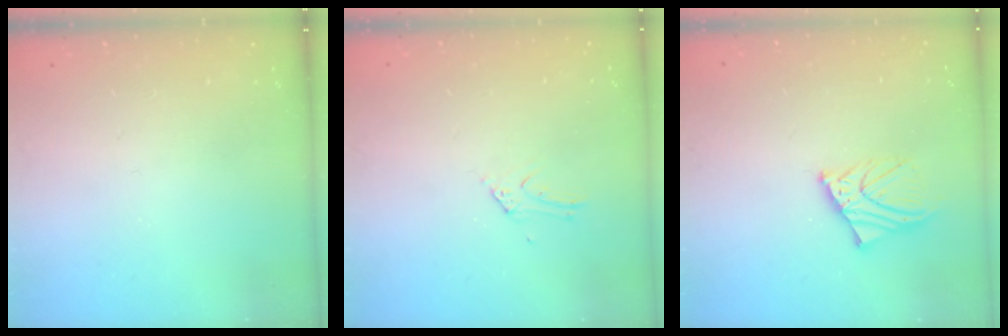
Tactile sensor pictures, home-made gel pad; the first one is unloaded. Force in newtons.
{"total": 2.9, "press": 2.9, "slide": 0.3}
{"total": 7.3, "press": 7.2, "slide": 0.9}